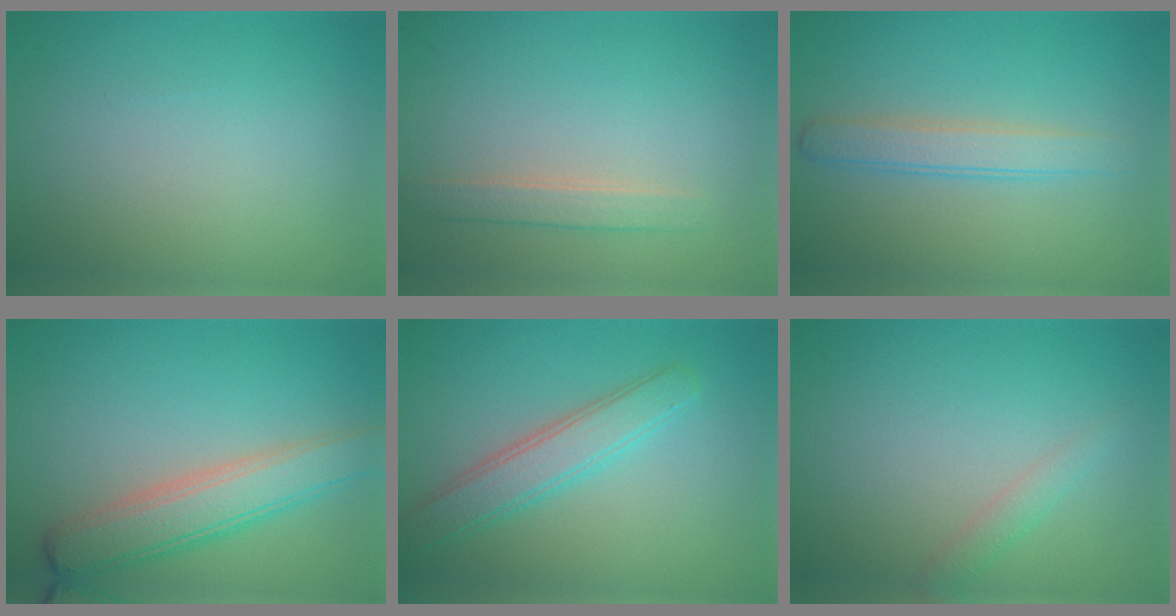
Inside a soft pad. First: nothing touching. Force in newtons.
{"total": 1.9, "press": 1.9, "slide": 0.3}
{"total": 2.7, "press": 2.7, "slide": 0.1}
{"total": 5.3, "press": 5.3, "slide": 0.1}
{"total": 3.7, "press": 3.7, "slide": 0.1}
{"total": 1.4, "press": 1.4, "slide": 0.0}